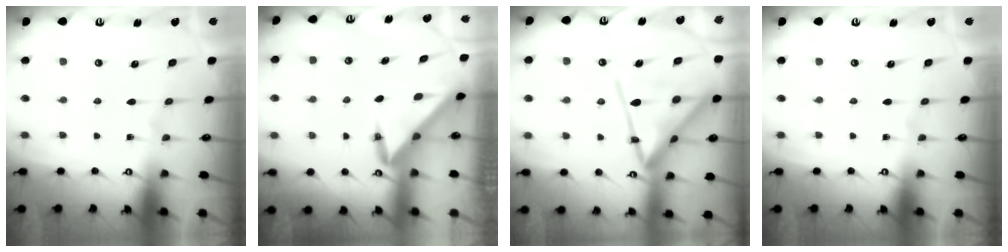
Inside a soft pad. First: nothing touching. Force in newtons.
{"total": 3.2, "press": 3.2, "slide": 0.0}
{"total": 20.5, "press": 20.4, "slide": 1.8}
{"total": 0.0}